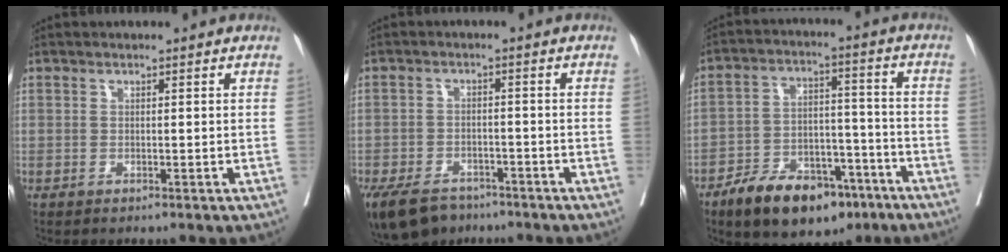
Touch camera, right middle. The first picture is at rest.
{"total": 10.7, "force": [-7.9, 5.9, 4.3], "torque": [-0.093, -0.008, -0.124]}
{"total": 14.6, "force": [-10.0, 6.8, 8.2], "torque": [-0.127, 0.016, -0.159]}